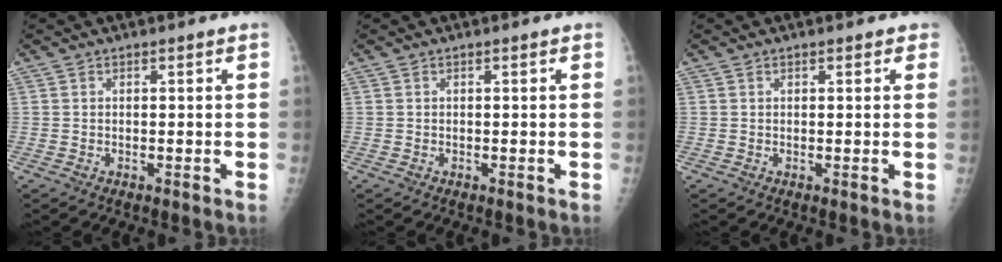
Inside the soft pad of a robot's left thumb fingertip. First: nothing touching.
{"total": 0.0}
{"total": 1.2, "force": [0.8, 0.7, 0.6], "torque": [0.003, -0.002, 0.005]}